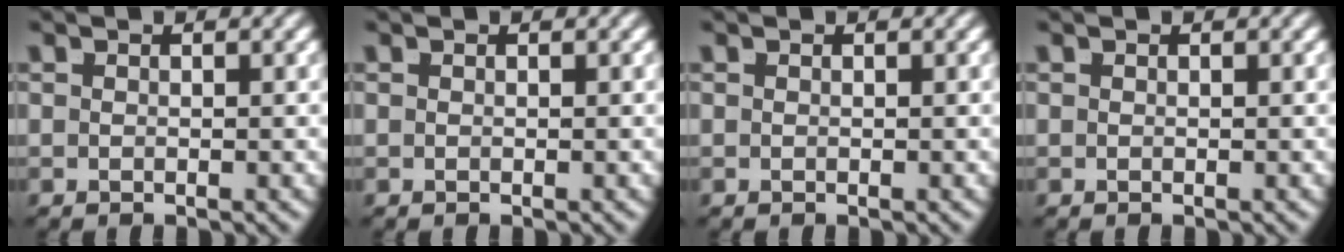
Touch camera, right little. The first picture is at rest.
{"total": 0.0}
{"total": 0.0}
{"total": 0.0}